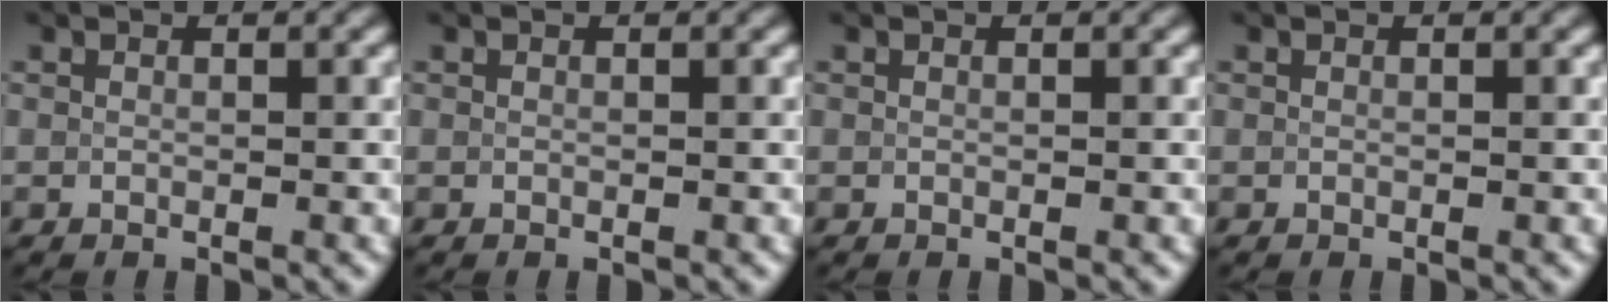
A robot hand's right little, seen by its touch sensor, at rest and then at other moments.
{"total": 0.0}
{"total": 0.0}
{"total": 0.0}